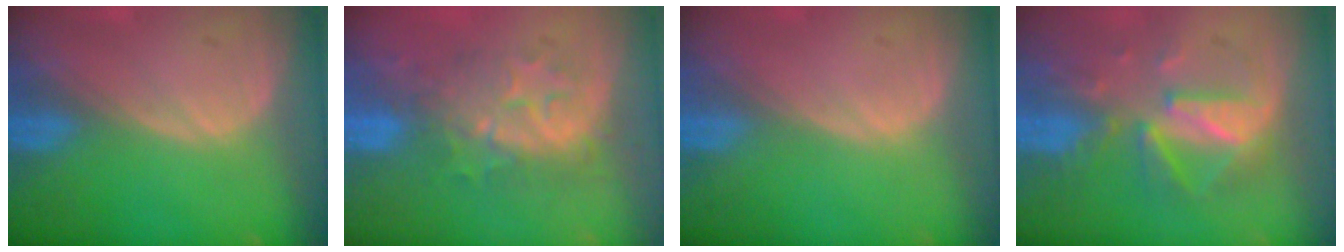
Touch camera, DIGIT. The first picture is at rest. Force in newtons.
{"total": 8.3, "press": 7.9, "slide": 2.5}
{"total": 0.0}
{"total": 8.1, "press": 7.6, "slide": 2.6}